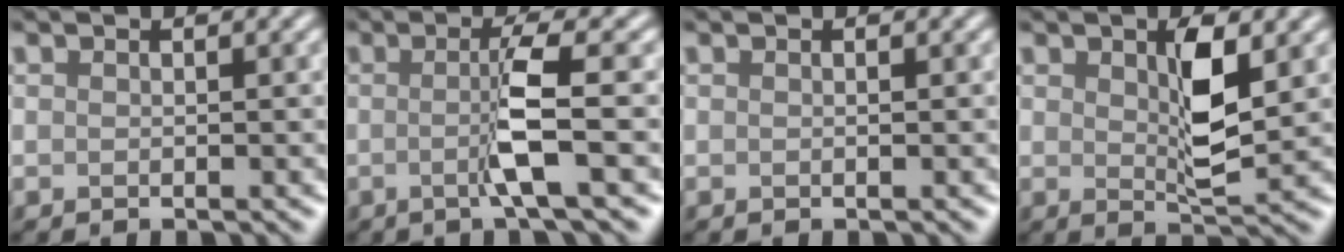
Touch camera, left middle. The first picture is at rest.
{"total": 4.2, "force": [-0.3, 0.5, 4.1], "torque": [-0.071, -0.004, -0.013]}
{"total": 0.0}
{"total": 3.9, "force": [1.0, 1.3, 3.6], "torque": [-0.066, -0.005, 0.019]}